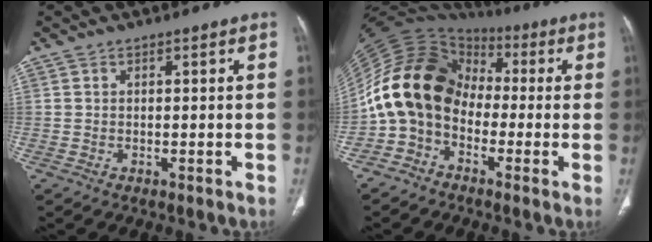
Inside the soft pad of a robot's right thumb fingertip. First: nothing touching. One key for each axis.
{"total": 14.6, "fx": -2.1, "fy": 11.5, "fz": 8.8, "tx": -0.147, "ty": 0.063, "tz": -0.052}